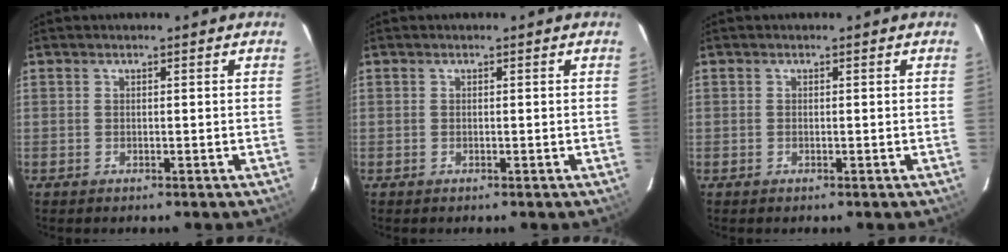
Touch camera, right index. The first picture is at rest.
{"total": 0.0}
{"total": 0.0}